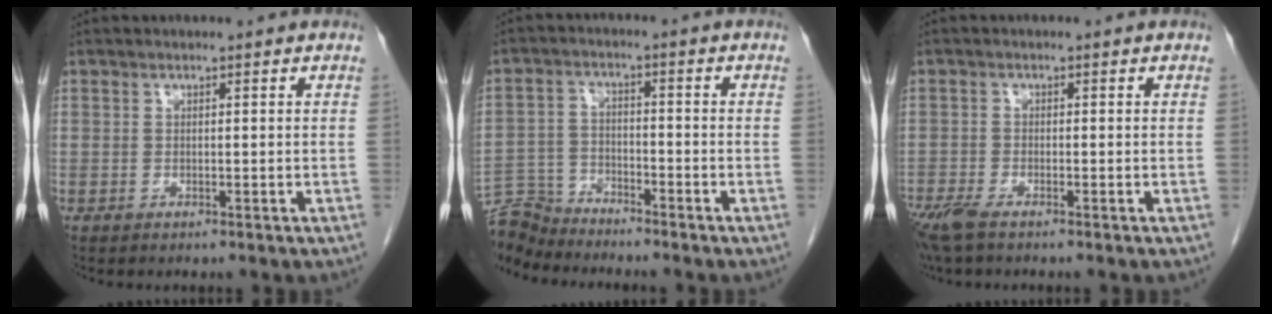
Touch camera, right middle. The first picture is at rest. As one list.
[{"total": 7.6, "force": [-7.6, 0.6, 0.2], "torque": [-0.008, -0.001, -0.145]}, {"total": 4.6, "force": [-3.5, 0.9, 2.9], "torque": [-0.064, -0.015, -0.066]}]